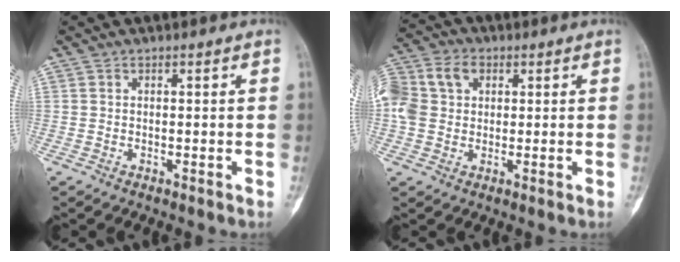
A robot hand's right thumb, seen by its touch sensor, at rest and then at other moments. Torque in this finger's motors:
{"motor_torque": [-0.78, 1.61, 0.88, -0.07, 0.26]}